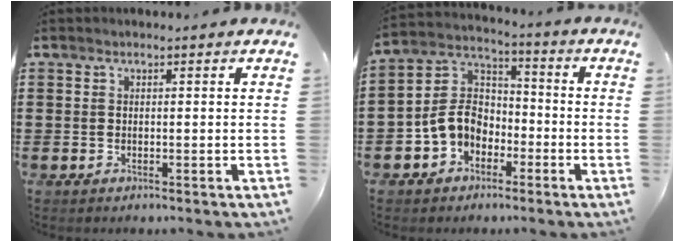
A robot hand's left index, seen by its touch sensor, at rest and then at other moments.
{"total": 7.1, "force": [-2.5, 5.8, 3.4], "torque": [-0.101, 0.009, -0.057]}